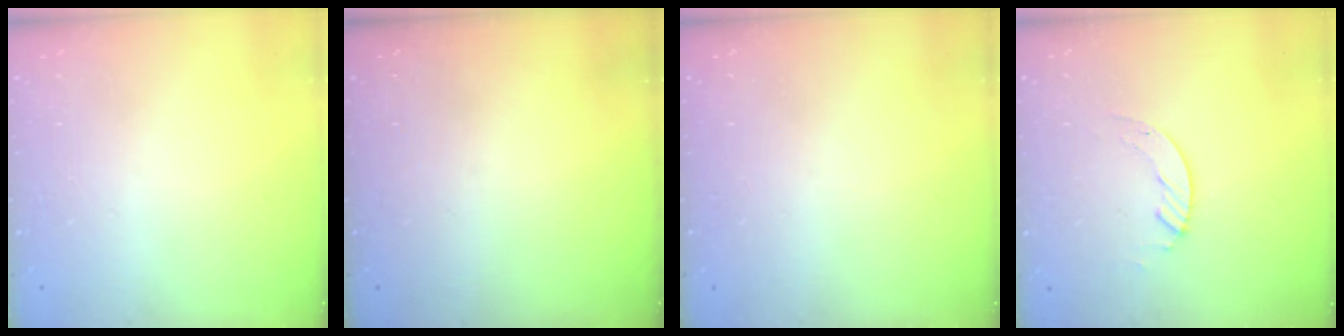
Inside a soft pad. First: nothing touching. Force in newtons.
{"total": 0.0}
{"total": 0.0}
{"total": 2.7, "press": 2.7, "slide": 0.2}